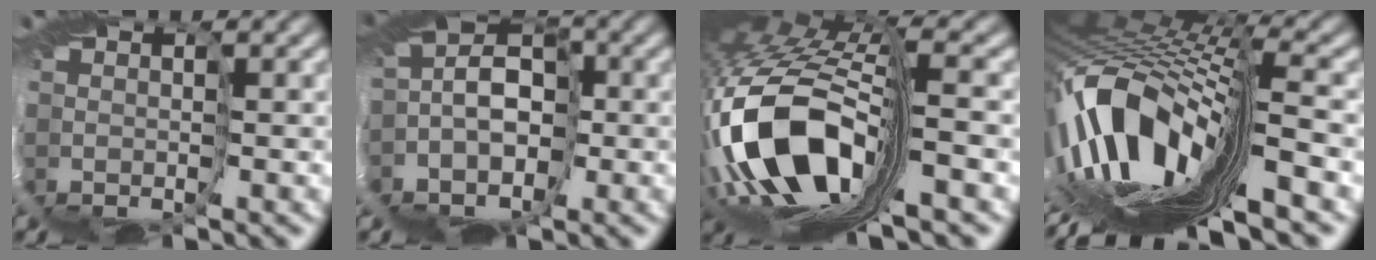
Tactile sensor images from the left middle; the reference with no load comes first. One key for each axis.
{"total": 4.6, "fx": -1.9, "fy": 3.5, "fz": 2.4, "tx": -0.056, "ty": 0.027, "tz": -0.058}
{"total": 11.1, "fx": -5.3, "fy": 3.4, "fz": 9.2, "tx": -0.239, "ty": -0.002, "tz": -0.088}
{"total": 11.6, "fx": -4.6, "fy": 2.4, "fz": 10.4, "tx": -0.253, "ty": -0.006, "tz": -0.072}